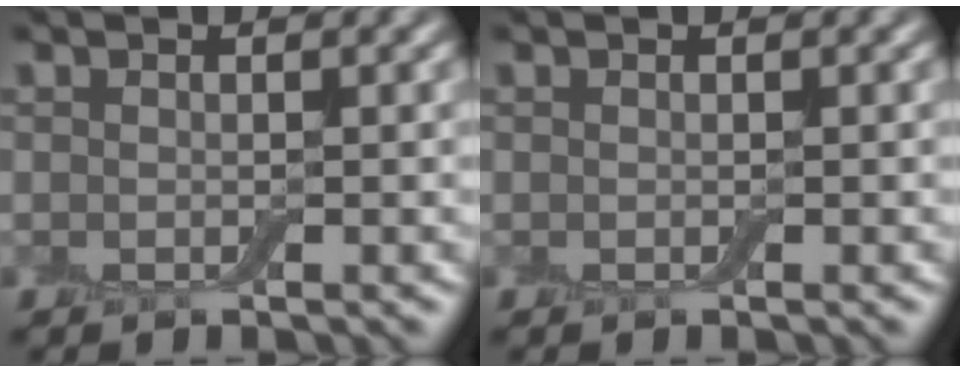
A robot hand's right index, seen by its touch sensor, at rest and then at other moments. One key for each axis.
{"total": 0.0}